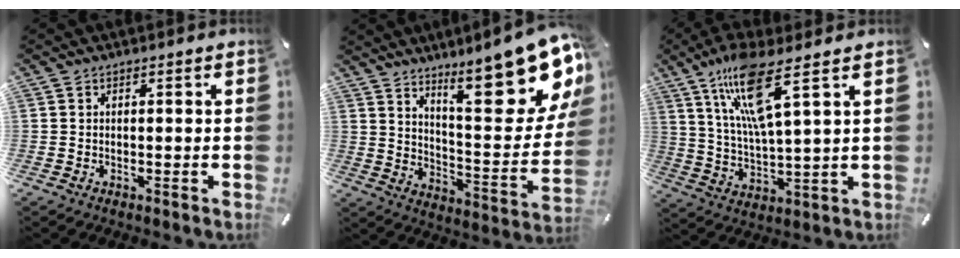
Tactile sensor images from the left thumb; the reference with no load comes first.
{"total": 22.6, "force": [14.9, 6.8, 15.6], "torque": [-0.207, -0.116, 0.239]}
{"total": 14.4, "force": [8.4, 2.6, 11.5], "torque": [-0.243, -0.025, 0.139]}